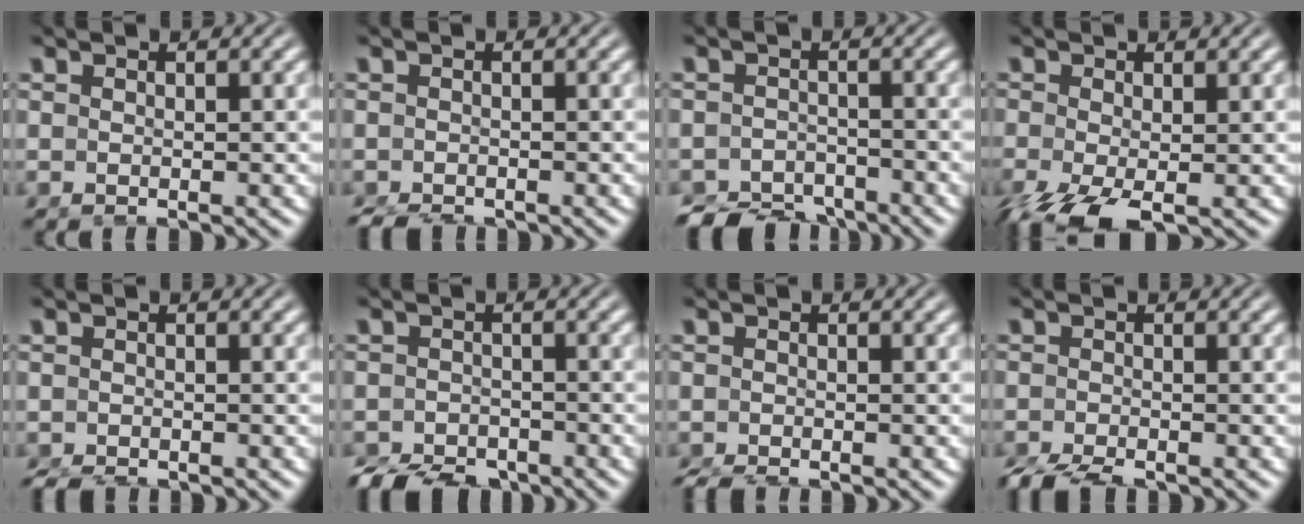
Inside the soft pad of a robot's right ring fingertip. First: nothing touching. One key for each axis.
{"total": 3.2, "fx": -2.8, "fy": 1.6, "fz": 0.6, "tx": -0.011, "ty": -0.019, "tz": -0.043}
{"total": 7.1, "fx": -6.2, "fy": 3.0, "fz": 1.6, "tx": -0.004, "ty": -0.024, "tz": -0.103}
{"total": 4.5, "fx": -3.0, "fy": 1.7, "fz": 2.8, "tx": -0.069, "ty": -0.032, "tz": -0.035}
{"total": 2.4, "fx": -2.2, "fy": 0.9, "fz": 0.3, "tx": -0.004, "ty": -0.016, "tz": -0.034}
{"total": 6.0, "fx": -5.4, "fy": 2.3, "fz": 1.2, "tx": -0.003, "ty": -0.020, "tz": -0.090}
{"total": 1.8, "fx": -1.8, "fy": 0.3, "fz": 0.0, "tx": -0.003, "ty": -0.014, "tz": -0.030}
{"total": 3.1, "fx": -3.0, "fy": 0.7, "fz": 0.8, "tx": -0.015, "ty": -0.017, "tz": -0.049}